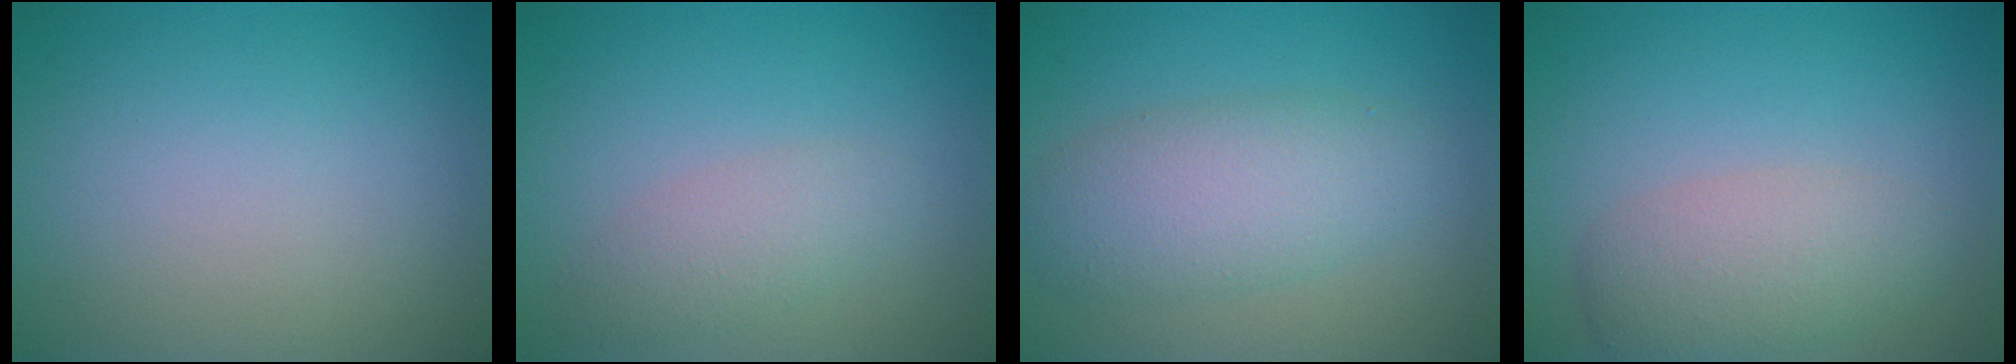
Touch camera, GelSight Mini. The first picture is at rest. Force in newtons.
{"total": 2.4, "press": 2.4, "slide": 0.1}
{"total": 4.9, "press": 4.9, "slide": 0.4}
{"total": 3.7, "press": 3.7, "slide": 0.2}